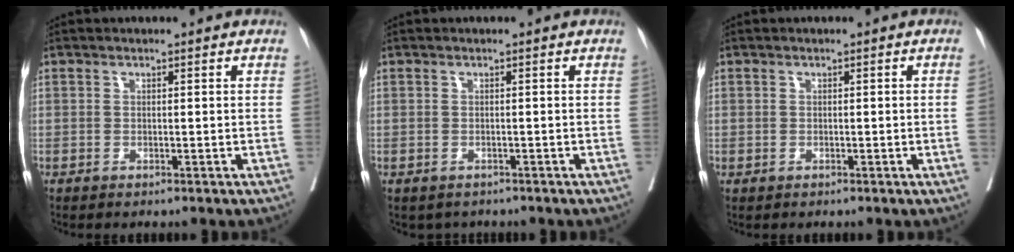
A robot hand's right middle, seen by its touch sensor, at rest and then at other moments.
{"total": 2.0, "force": [-1.6, 1.2, 0.3], "torque": [-0.005, 0.000, -0.020]}
{"total": 0.7, "force": [-0.1, -0.2, 0.7], "torque": [-0.013, 0.006, 0.002]}